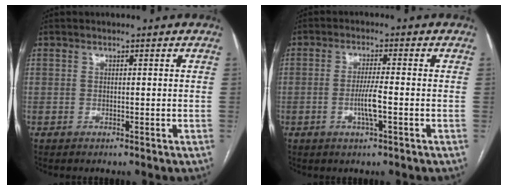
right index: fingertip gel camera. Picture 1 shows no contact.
{"total": 4.2, "force": [-1.2, 0.0, 4.1], "torque": [-0.079, -0.005, -0.022]}